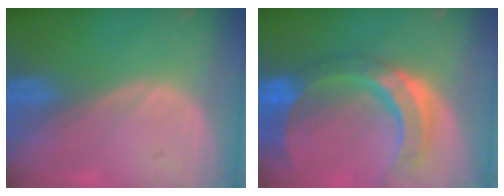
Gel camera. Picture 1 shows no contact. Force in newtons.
{"total": 11.3, "press": 9.5, "slide": 6.1}